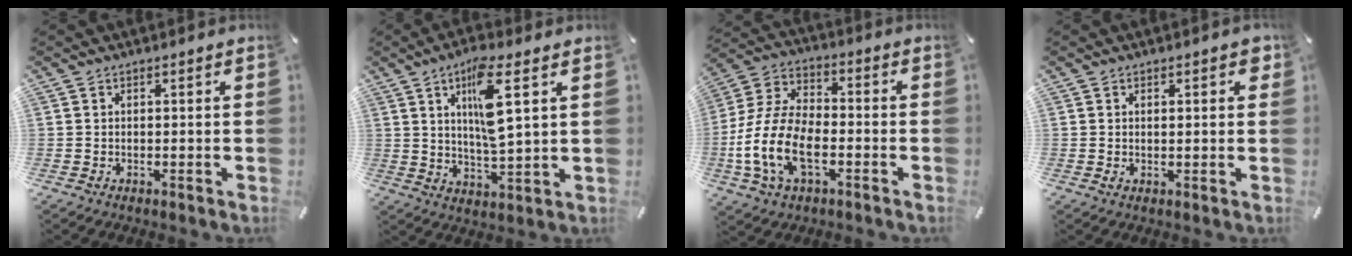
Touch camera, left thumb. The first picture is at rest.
{"total": 11.9, "force": [4.4, 2.8, 10.6], "torque": [-0.184, -0.011, 0.066]}
{"total": 14.4, "force": [-5.8, 8.4, 10.1], "torque": [-0.224, 0.014, -0.105]}
{"total": 2.2, "force": [0.9, 1.2, 1.7], "torque": [-0.019, -0.001, 0.011]}